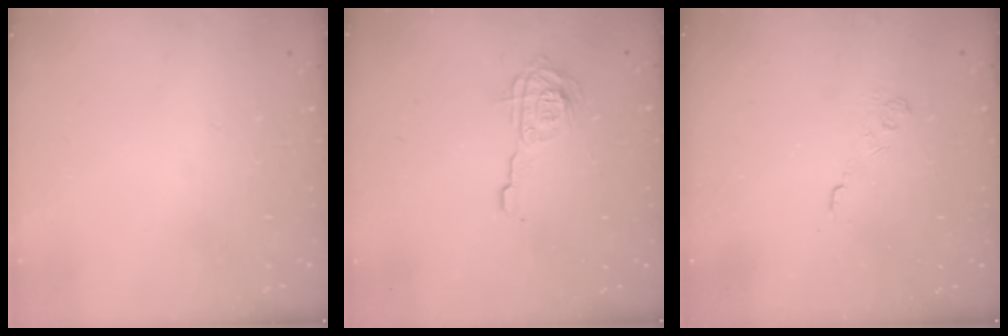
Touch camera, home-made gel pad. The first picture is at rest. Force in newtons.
{"total": 10.8, "press": 10.8, "slide": 0.9}
{"total": 3.0, "press": 2.6, "slide": 1.5}